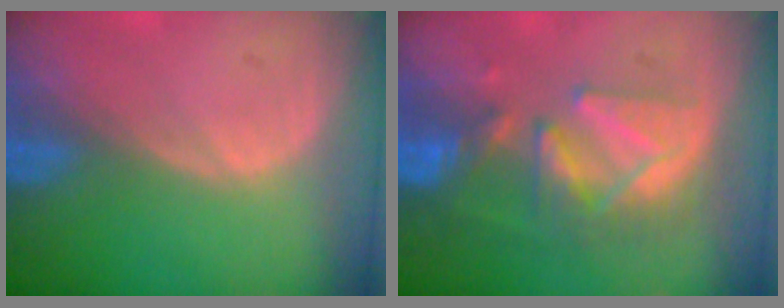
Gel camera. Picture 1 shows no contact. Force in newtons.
{"total": 8.6, "press": 8.3, "slide": 2.0}